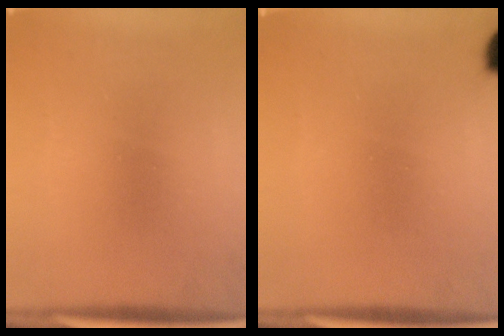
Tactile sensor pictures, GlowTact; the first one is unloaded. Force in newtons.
{"total": 5.8}